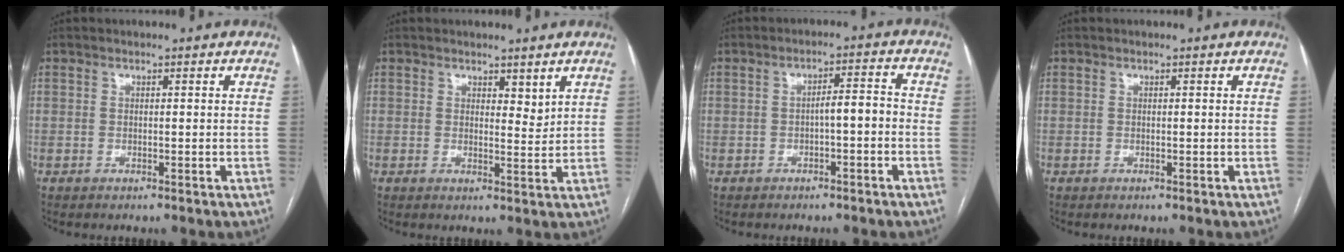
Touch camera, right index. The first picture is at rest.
{"total": 2.6, "force": [1.9, 1.1, 1.3], "torque": [-0.017, -0.008, 0.033]}
{"total": 3.6, "force": [-1.1, 0.9, 3.3], "torque": [-0.049, 0.017, -0.014]}
{"total": 0.0}